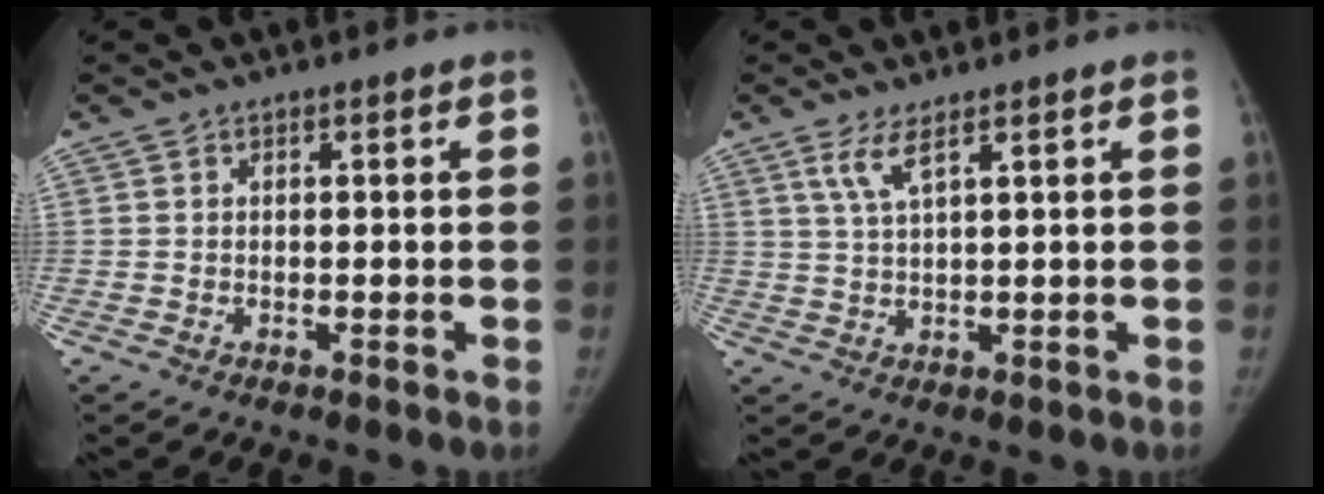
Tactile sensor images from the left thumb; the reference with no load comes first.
{"total": 3.8, "force": [2.3, 0.5, 3.0], "torque": [-0.070, -0.012, 0.055]}